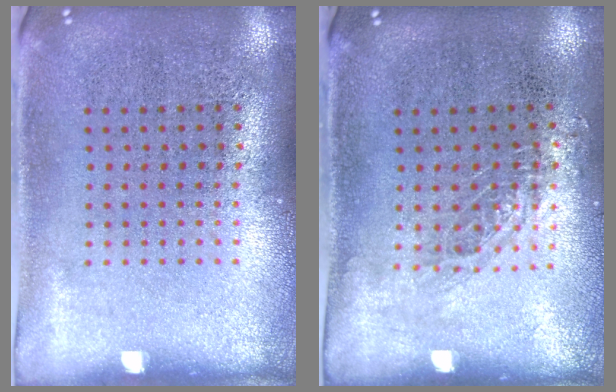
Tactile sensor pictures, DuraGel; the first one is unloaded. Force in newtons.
{"total": 0.8, "press": 0.8, "slide": 0.2}